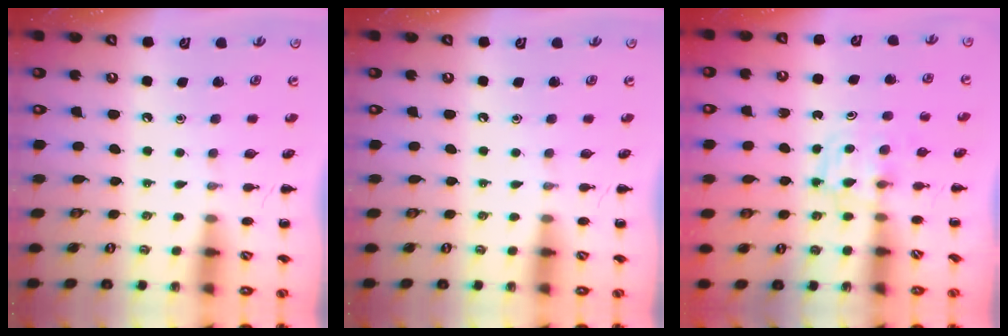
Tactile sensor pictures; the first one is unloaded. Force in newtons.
{"total": 0.0}
{"total": 2.9, "press": 2.6, "slide": 1.2}